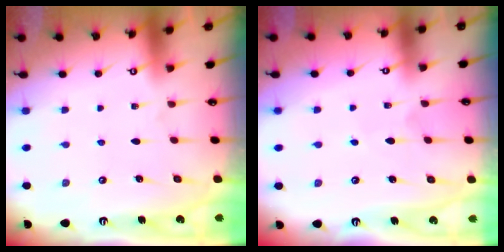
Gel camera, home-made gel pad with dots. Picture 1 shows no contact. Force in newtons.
{"total": 3.4, "press": 3.4, "slide": 0.4}